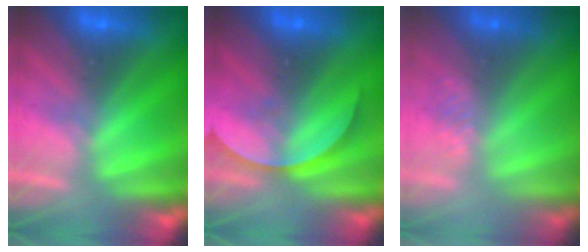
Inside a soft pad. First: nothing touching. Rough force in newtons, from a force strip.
{"total": 2.7}
{"total": 2.9}